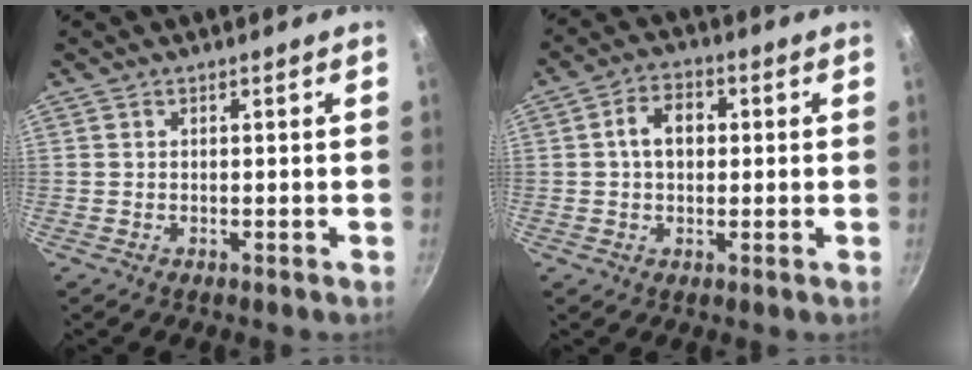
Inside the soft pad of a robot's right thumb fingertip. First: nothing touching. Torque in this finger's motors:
{"motor_torque": [0.06, 1.45, 0.51, -0.36, 0.01]}